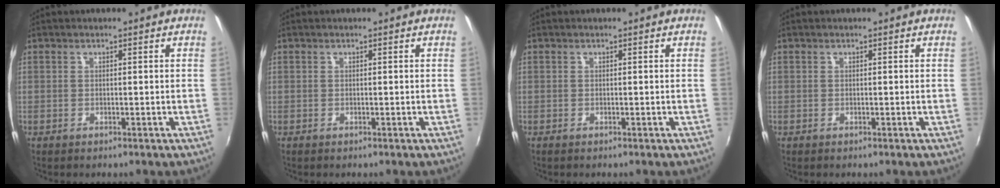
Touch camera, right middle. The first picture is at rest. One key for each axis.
{"total": 0.0}
{"total": 0.0}
{"total": 0.0}